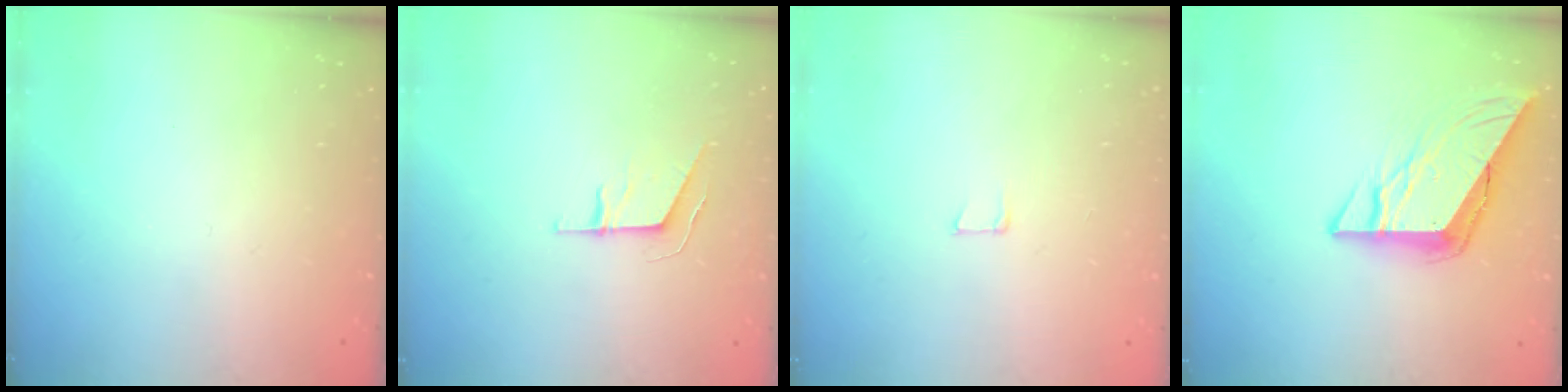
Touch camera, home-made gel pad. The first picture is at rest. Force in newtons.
{"total": 6.1, "press": 6.1, "slide": 0.0}
{"total": 4.0, "press": 4.0, "slide": 0.3}
{"total": 9.8, "press": 9.8, "slide": 0.6}